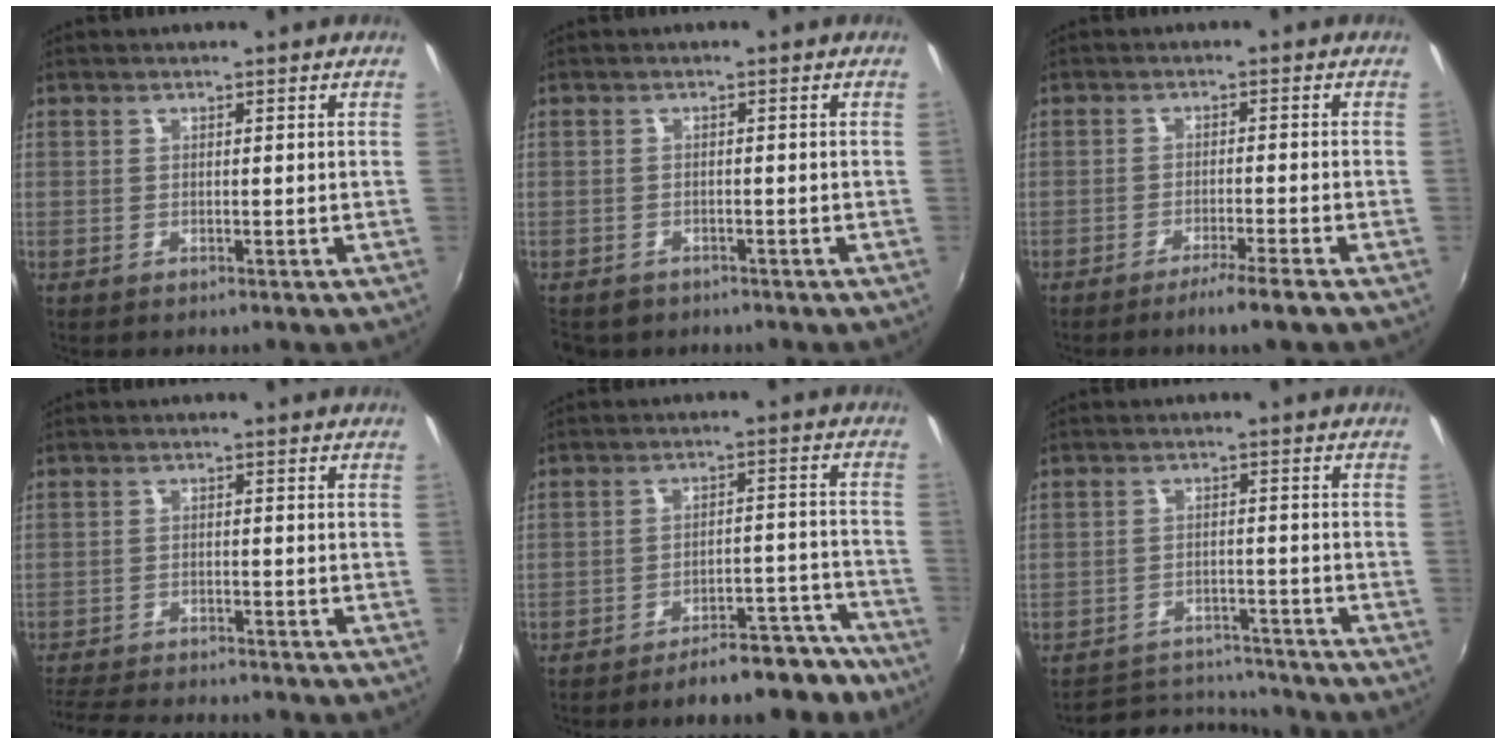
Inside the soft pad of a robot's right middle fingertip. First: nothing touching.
{"total": 3.4, "force": [-2.4, 2.2, 0.9], "torque": [-0.031, -0.008, -0.038]}
{"total": 5.7, "force": [-3.8, -0.8, 4.2], "torque": [-0.082, -0.012, -0.066]}
{"total": 11.3, "force": [-10.2, 2.0, 4.2], "torque": [-0.109, -0.017, -0.165]}
{"total": 13.1, "force": [-12.0, 3.5, 4.1], "torque": [-0.048, 0.043, -0.141]}
{"total": 10.2, "force": [-9.6, 3.1, 1.5], "torque": [-0.045, 0.024, -0.133]}